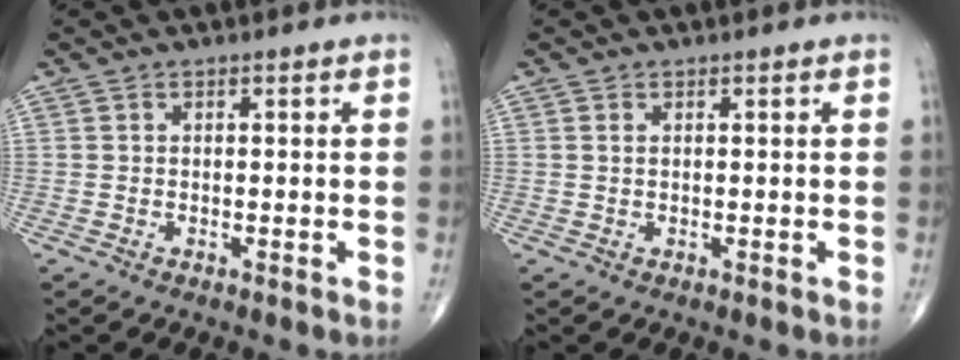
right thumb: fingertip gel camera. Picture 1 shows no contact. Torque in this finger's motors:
{"motor_torque": [-0.70, 0.02, 0.00, 0.30, -0.03]}